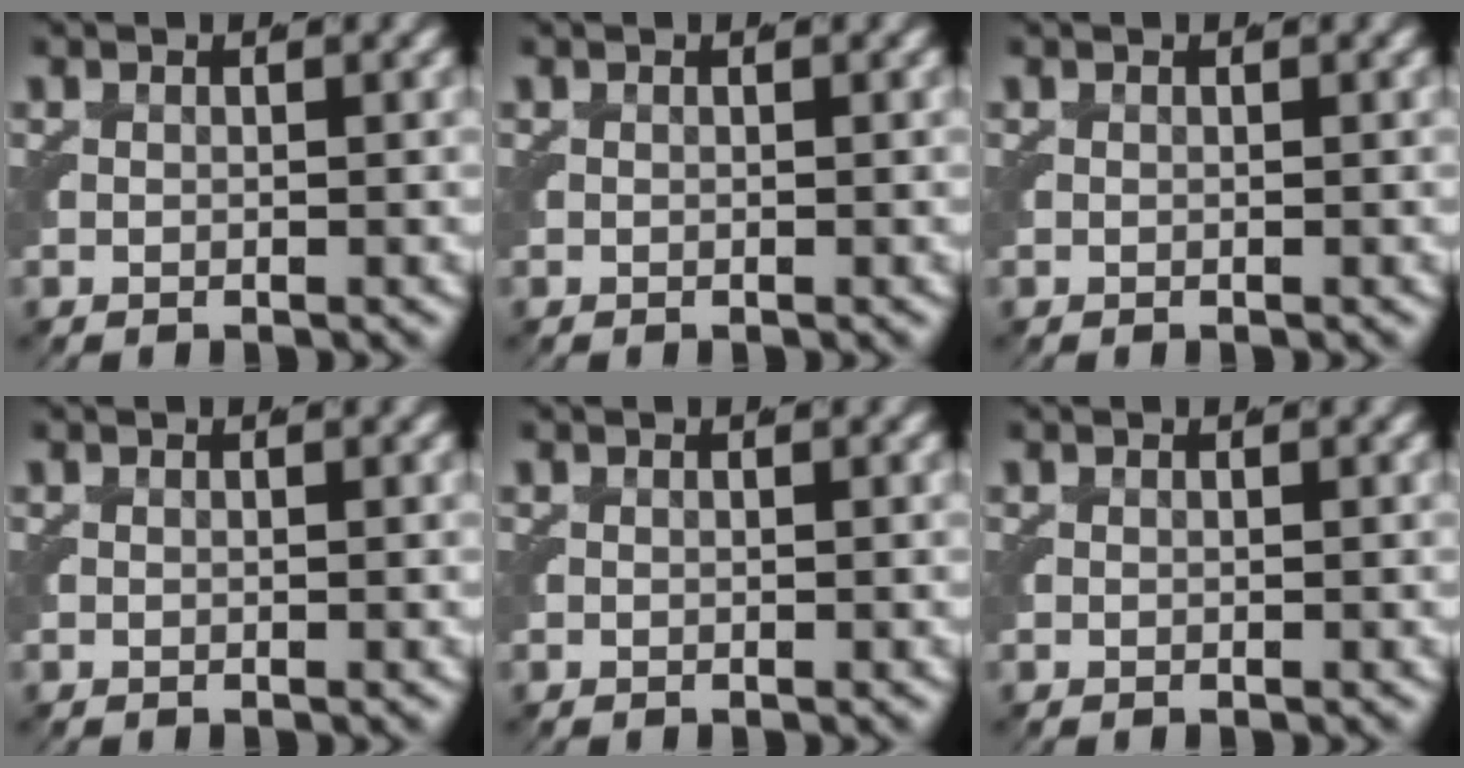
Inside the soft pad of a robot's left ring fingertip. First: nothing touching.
{"total": 0.0}
{"total": 0.0}
{"total": 0.0}
{"total": 0.0}
{"total": 0.0}